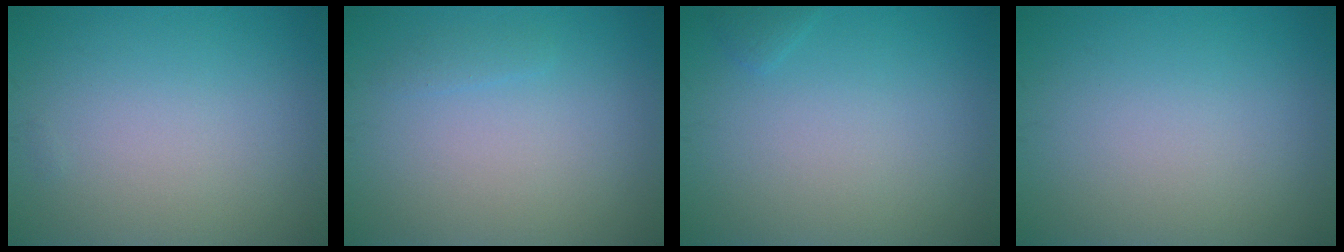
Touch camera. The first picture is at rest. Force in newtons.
{"total": 0.7, "press": 0.7, "slide": 0.0}
{"total": 0.6, "press": 0.6, "slide": 0.1}
{"total": 0.0}